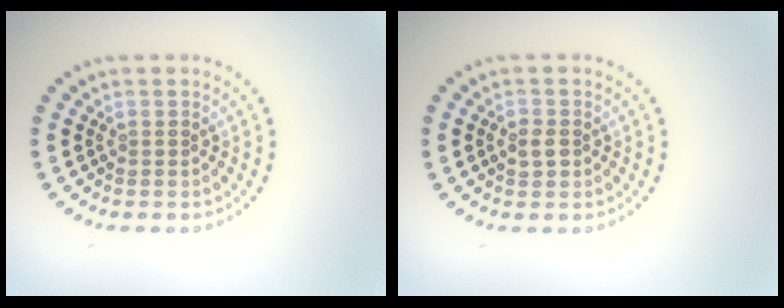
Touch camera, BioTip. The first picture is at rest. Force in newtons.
{"total": 1.4, "press": 1.4, "slide": 0.3}